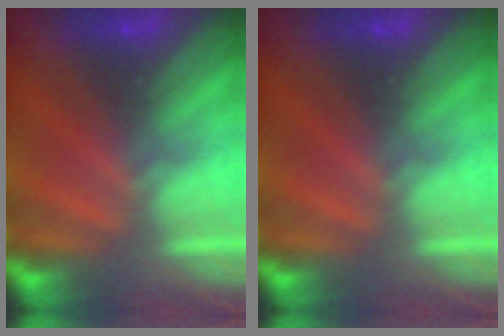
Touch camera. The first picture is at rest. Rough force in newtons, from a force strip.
{"total": 0.0}